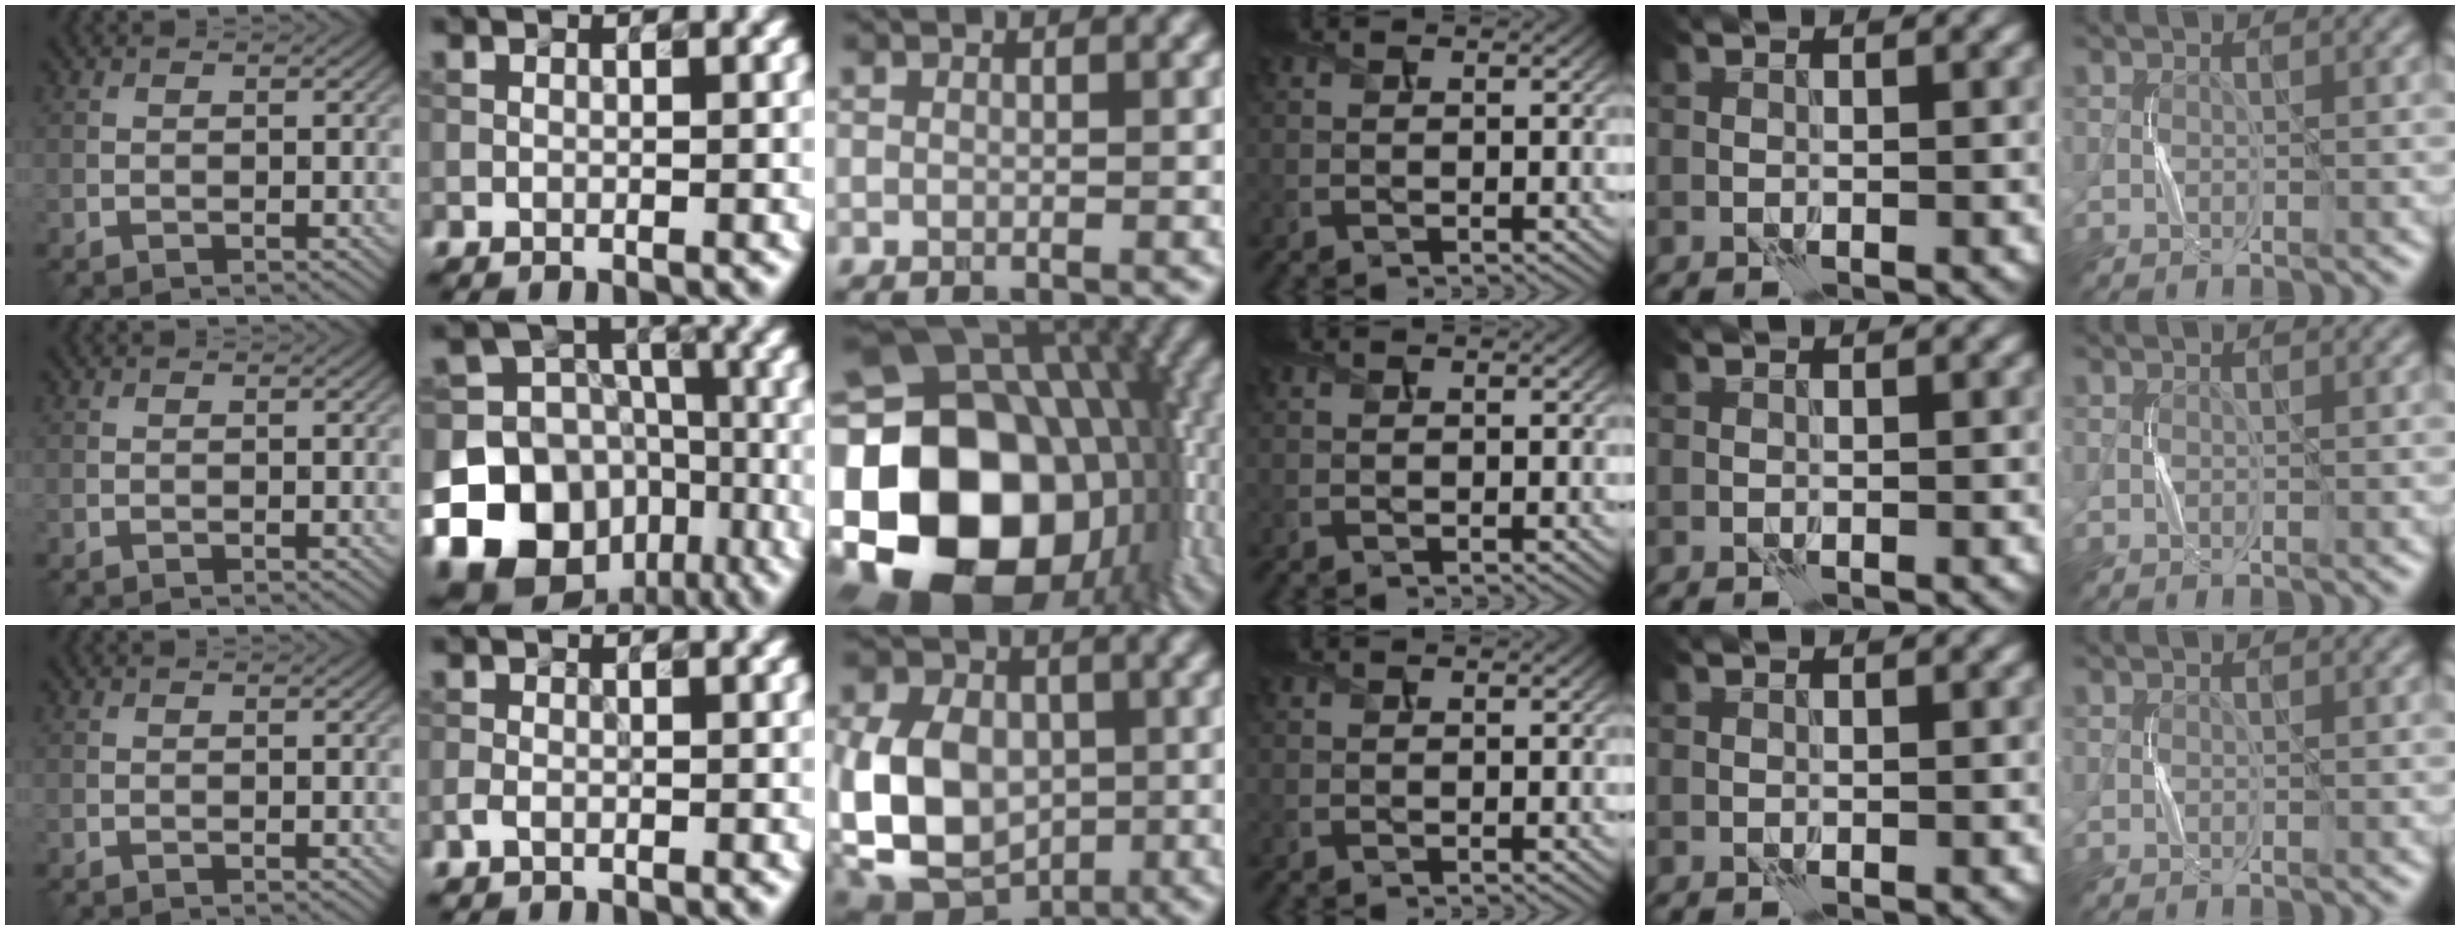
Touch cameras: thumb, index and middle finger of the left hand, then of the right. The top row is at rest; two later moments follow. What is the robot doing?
{"motion": "press", "object": "button"}